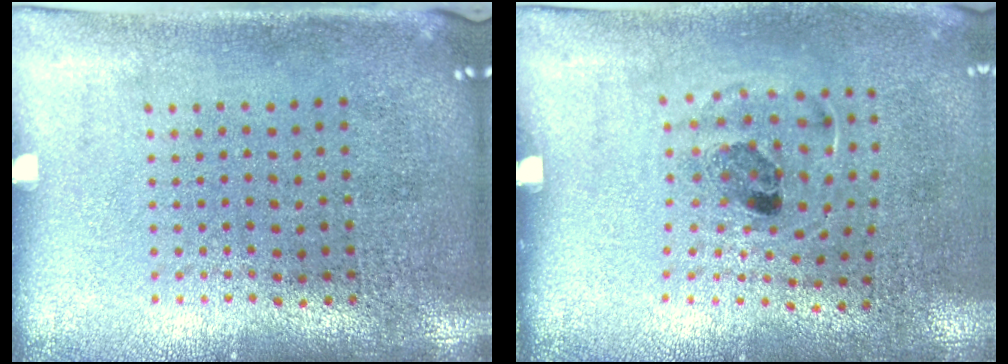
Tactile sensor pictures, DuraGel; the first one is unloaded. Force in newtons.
{"total": 1.2, "press": 0.7, "slide": 0.9}